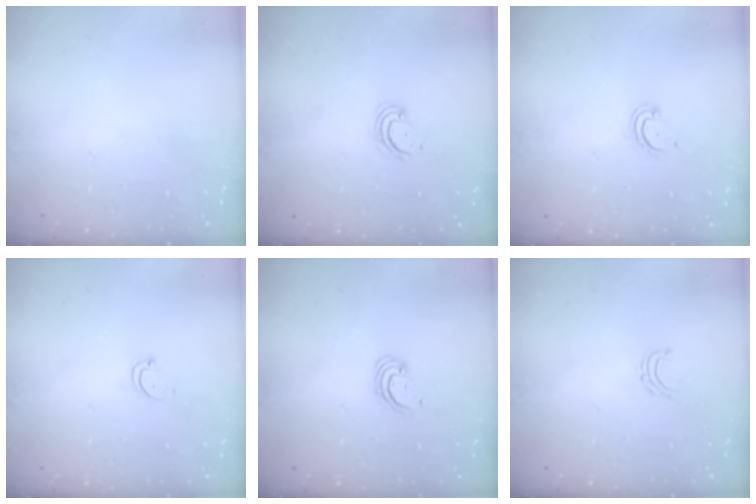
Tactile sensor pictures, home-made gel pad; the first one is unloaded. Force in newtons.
{"total": 2.9, "press": 2.8, "slide": 0.4}
{"total": 2.5, "press": 2.5, "slide": 0.2}
{"total": 2.9, "press": 2.9, "slide": 0.2}
{"total": 2.5, "press": 2.5, "slide": 0.2}
{"total": 3.7, "press": 3.7, "slide": 0.3}